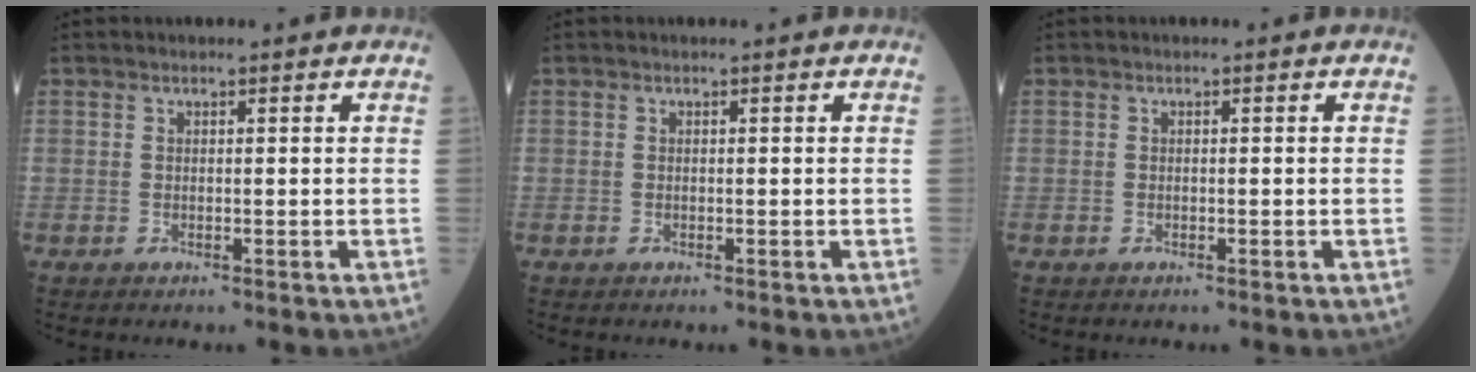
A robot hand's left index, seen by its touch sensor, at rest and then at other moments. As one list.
[{"total": 0.0}, {"total": 0.0}]